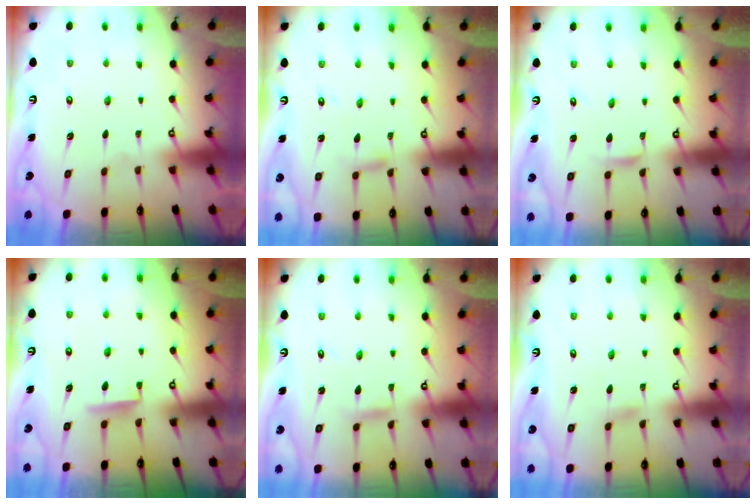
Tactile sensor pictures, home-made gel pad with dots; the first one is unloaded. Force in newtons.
{"total": 3.0, "press": 3.0, "slide": 0.2}
{"total": 2.1, "press": 2.1, "slide": 0.2}
{"total": 4.7, "press": 4.7, "slide": 0.7}
{"total": 2.9, "press": 2.9, "slide": 0.1}
{"total": 2.8, "press": 2.8, "slide": 0.4}